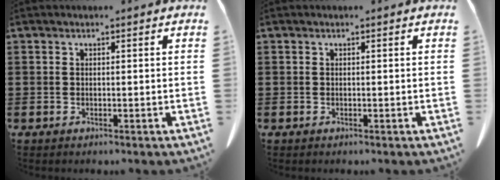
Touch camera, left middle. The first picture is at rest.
{"total": 0.0}